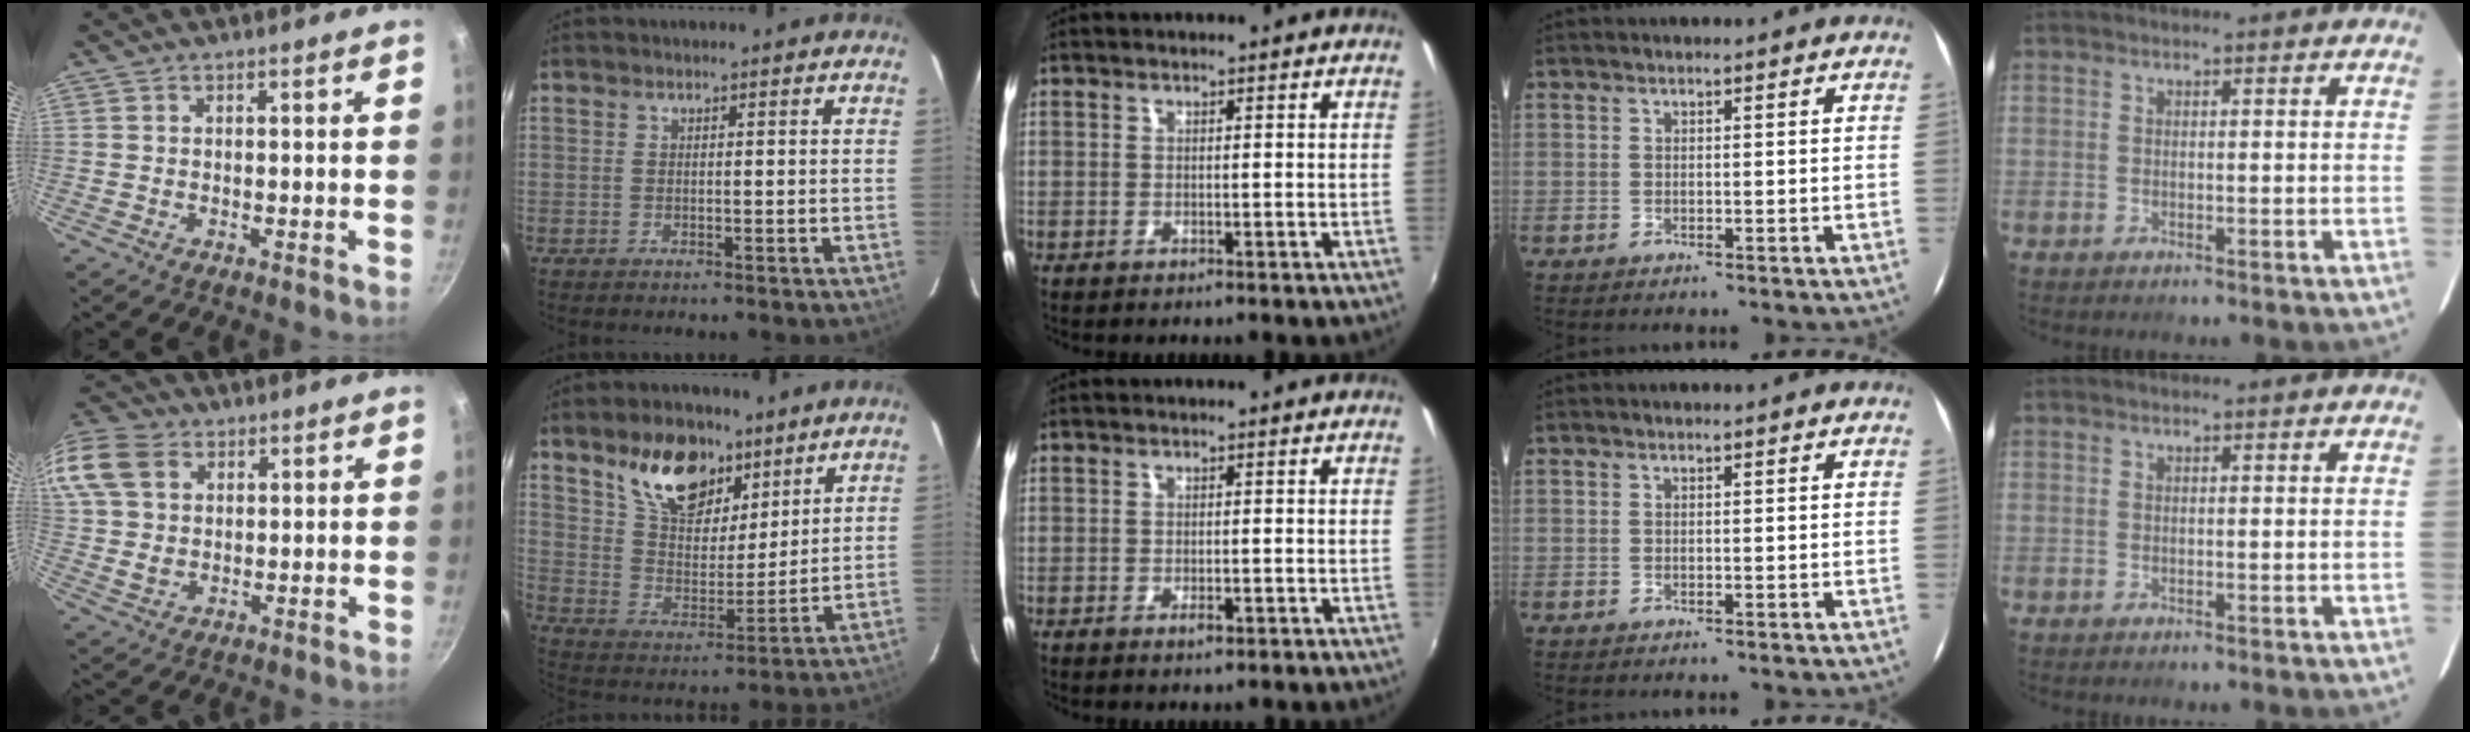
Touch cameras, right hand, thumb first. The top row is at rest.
{"thumb": {"total": 17.9, "force": [6.7, 13.0, 10.2], "torque": [-0.237, 0.021, 0.125]}, "index": {"total": 15.0, "force": [9.5, 8.0, 8.4], "torque": [-0.147, 0.020, 0.175]}, "middle": {"total": 1.2, "force": [-0.7, 0.4, 1.0], "torque": [-0.016, -0.001, -0.010]}}